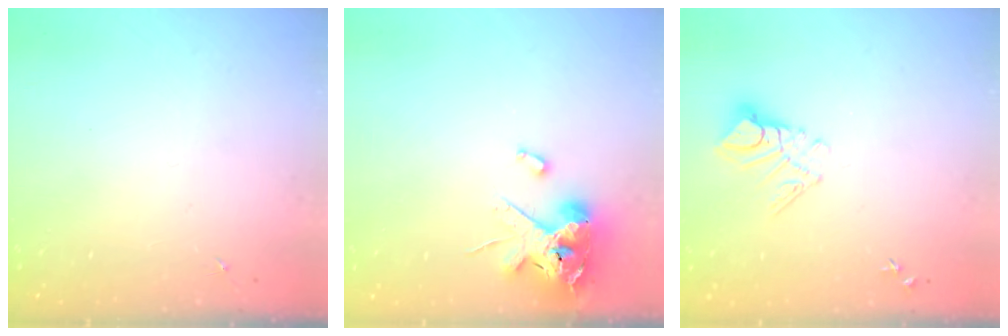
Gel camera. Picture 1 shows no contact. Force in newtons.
{"total": 14.4, "press": 14.3, "slide": 2.2}
{"total": 8.9, "press": 8.9, "slide": 0.8}